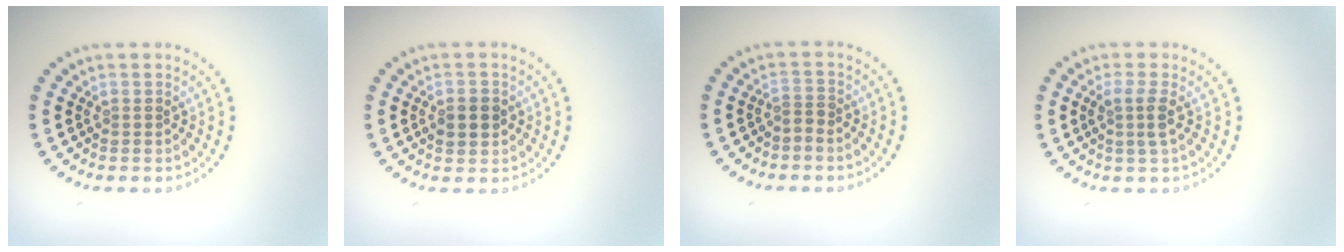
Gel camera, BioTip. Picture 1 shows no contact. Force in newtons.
{"total": 2.1, "press": 2.1, "slide": 0.2}
{"total": 1.0, "press": 0.4, "slide": 0.9}
{"total": 1.8, "press": 1.4, "slide": 1.2}